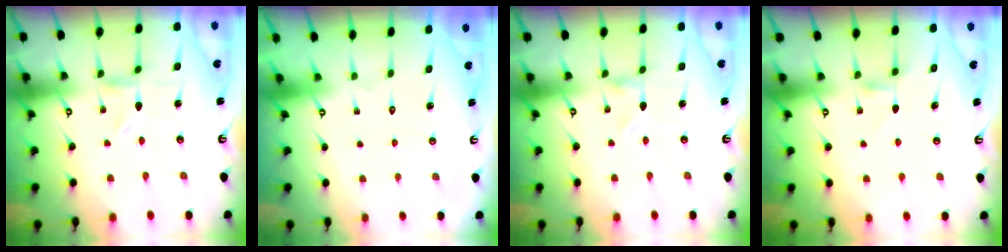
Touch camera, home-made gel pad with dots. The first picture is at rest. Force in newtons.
{"total": 1.7, "press": 1.6, "slide": 0.1}
{"total": 0.0}
{"total": 2.8, "press": 2.7, "slide": 0.5}